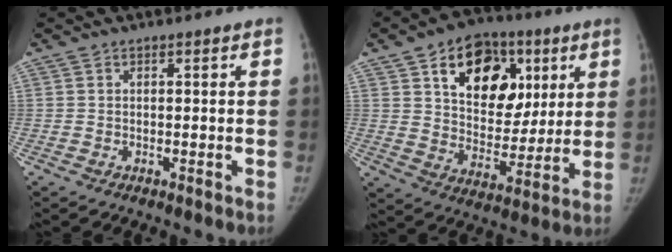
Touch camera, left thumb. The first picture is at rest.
{"total": 20.0, "force": [7.9, 13.5, 12.5], "torque": [-0.140, -0.020, 0.127]}